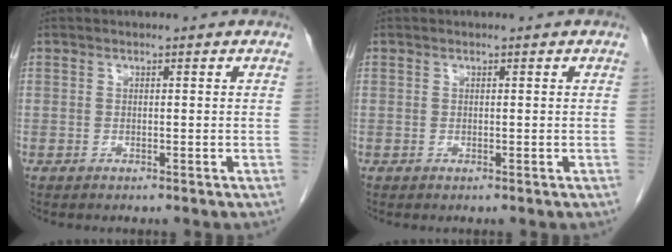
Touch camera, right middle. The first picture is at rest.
{"total": 0.0}